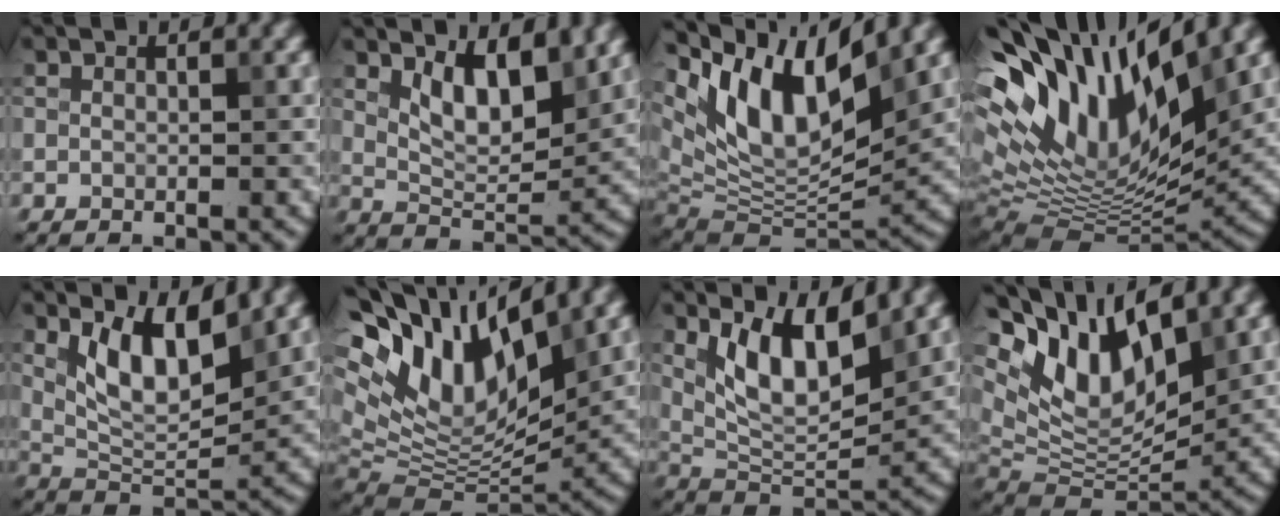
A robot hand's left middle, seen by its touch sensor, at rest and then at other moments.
{"total": 5.4, "force": [2.5, 2.3, 4.2], "torque": [-0.077, -0.009, 0.043]}
{"total": 12.6, "force": [6.5, 5.2, 9.4], "torque": [-0.169, 0.009, 0.124]}
{"total": 14.8, "force": [6.4, 6.0, 12.0], "torque": [-0.227, 0.020, 0.111]}
{"total": 6.2, "force": [2.6, 2.5, 5.0], "torque": [-0.093, -0.011, 0.051]}
{"total": 13.9, "force": [6.5, 6.5, 10.4], "torque": [-0.207, 0.021, 0.117]}
{"total": 6.8, "force": [2.9, 2.7, 5.5], "torque": [-0.103, -0.013, 0.056]}
{"total": 10.8, "force": [5.7, 4.9, 7.8], "torque": [-0.152, 0.008, 0.104]}